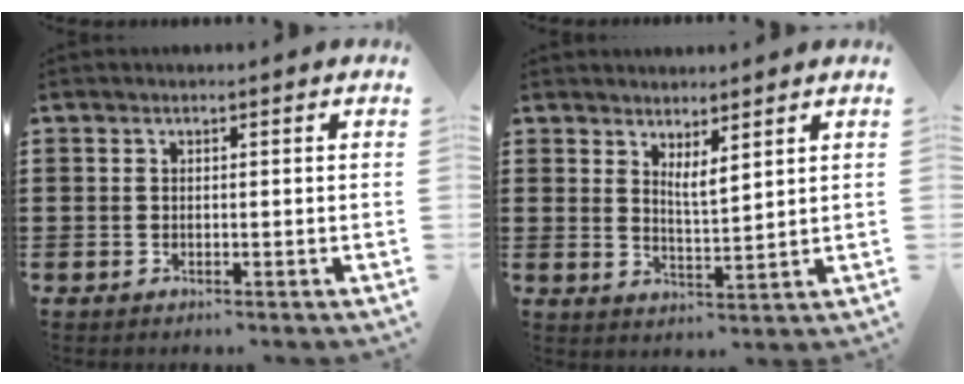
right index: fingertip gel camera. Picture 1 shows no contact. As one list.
[{"total": 2.7, "force": [2.3, 0.2, 1.4], "torque": [-0.032, -0.003, 0.042]}]